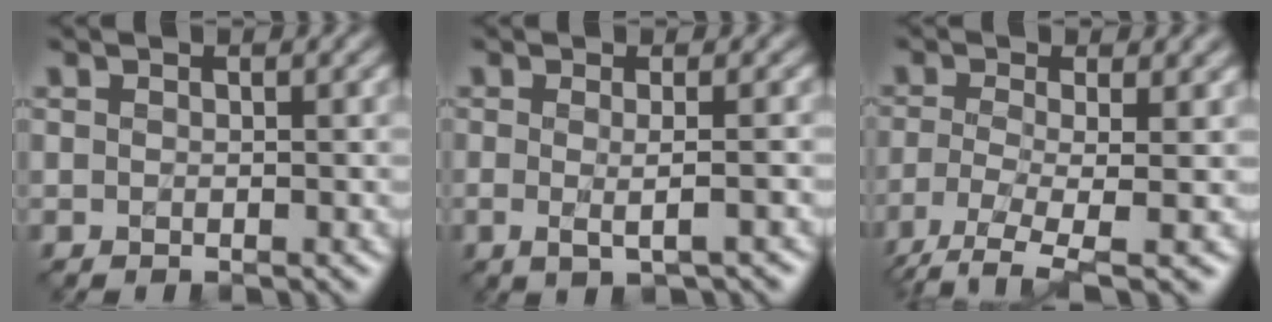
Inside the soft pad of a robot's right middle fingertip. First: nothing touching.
{"total": 2.7, "force": [-0.3, 0.7, 2.6], "torque": [-0.038, -0.003, -0.004]}
{"total": 5.5, "force": [-2.7, 1.4, 4.6], "torque": [-0.090, -0.012, -0.060]}